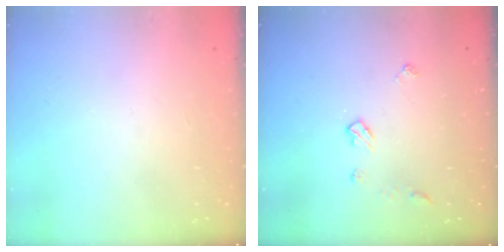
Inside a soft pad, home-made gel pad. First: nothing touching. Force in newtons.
{"total": 6.3, "press": 6.3, "slide": 0.7}